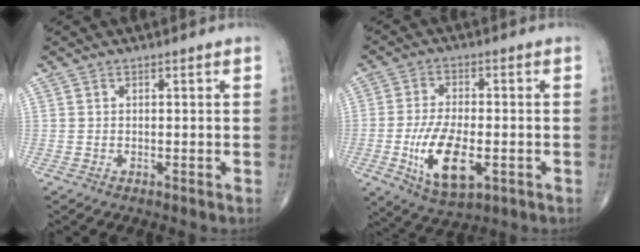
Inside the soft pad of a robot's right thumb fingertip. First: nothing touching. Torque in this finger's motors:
{"motor_torque": [-0.22, 0.91, 0.93, 0.11, 0.38]}